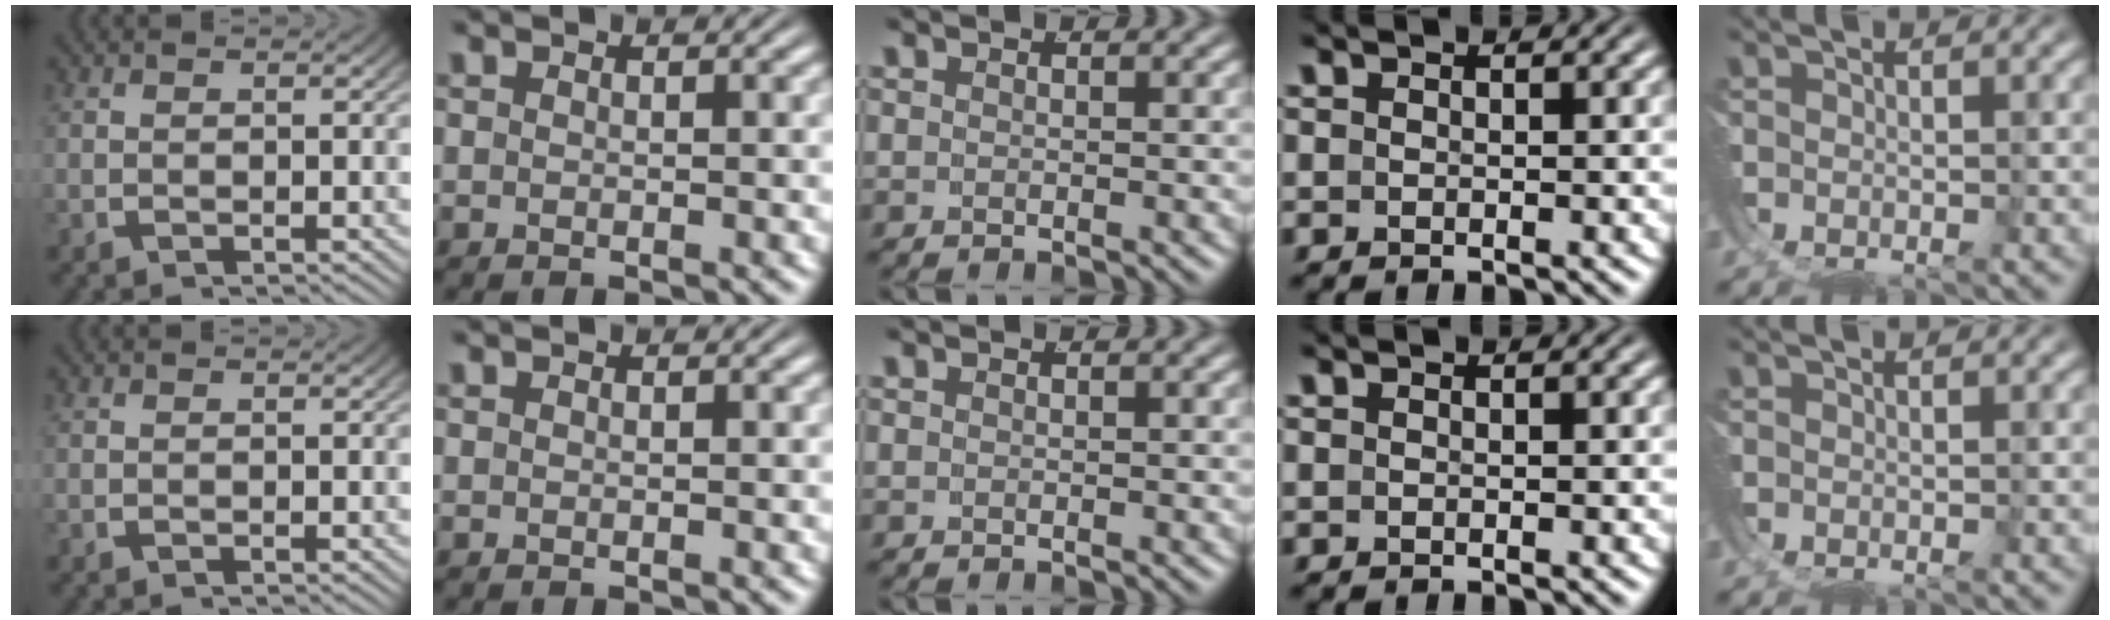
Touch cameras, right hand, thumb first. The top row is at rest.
{}